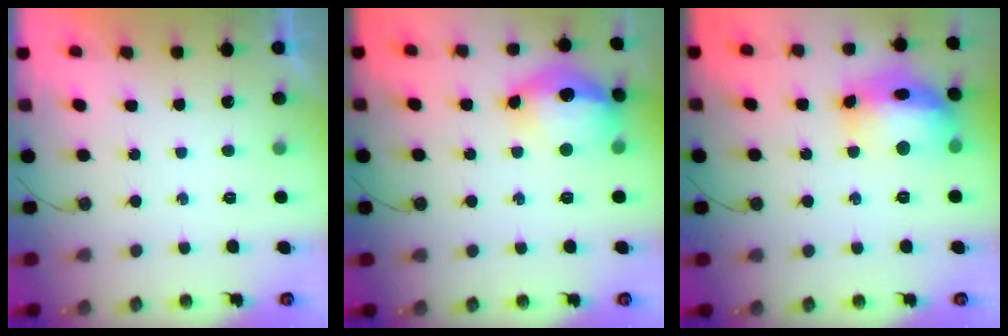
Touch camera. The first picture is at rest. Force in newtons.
{"total": 16.8, "press": 16.7, "slide": 1.4}
{"total": 16.7, "press": 16.5, "slide": 2.0}